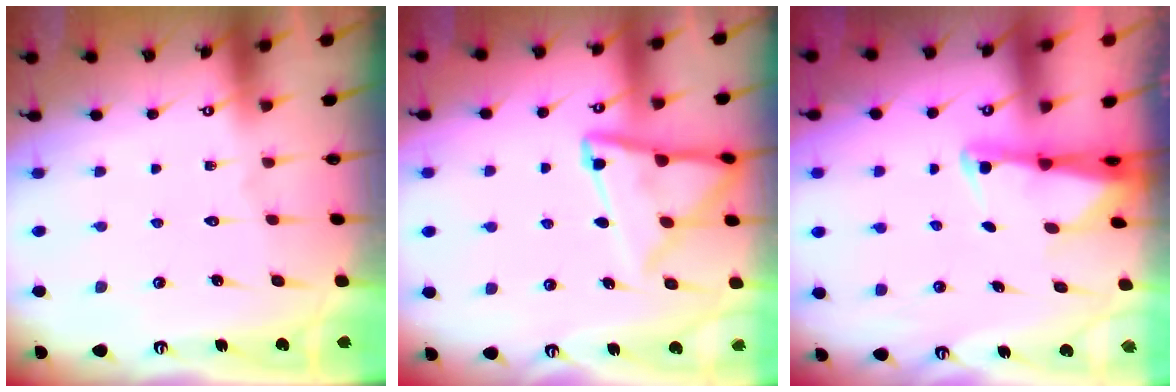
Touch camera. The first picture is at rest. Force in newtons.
{"total": 12.4, "press": 12.3, "slide": 1.2}
{"total": 2.6, "press": 2.6, "slide": 0.5}